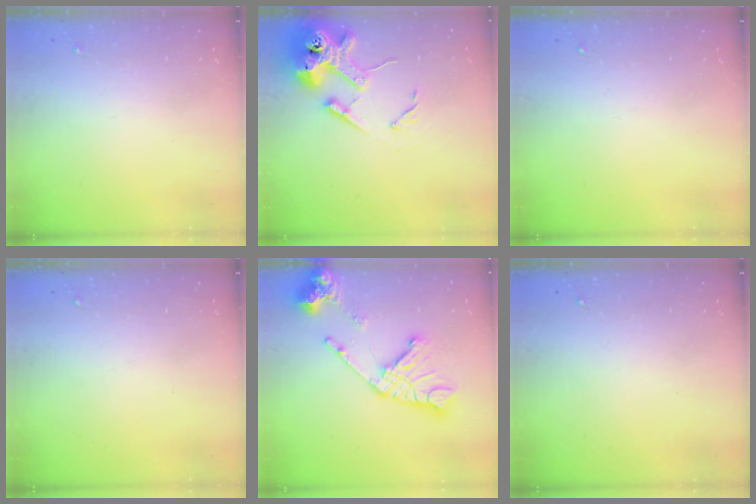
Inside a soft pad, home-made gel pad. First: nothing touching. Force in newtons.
{"total": 15.7, "press": 15.5, "slide": 2.1}
{"total": 0.0}
{"total": 0.0}
{"total": 20.4, "press": 20.3, "slide": 2.5}
{"total": 0.0}